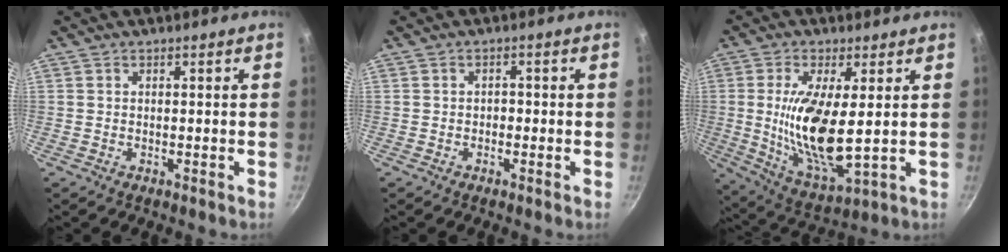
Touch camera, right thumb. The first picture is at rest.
{"total": 1.3, "force": [-0.5, 1.1, 0.7], "torque": [-0.005, 0.007, -0.008]}
{"total": 15.3, "force": [1.3, 5.4, 14.3], "torque": [-0.273, -0.025, 0.031]}